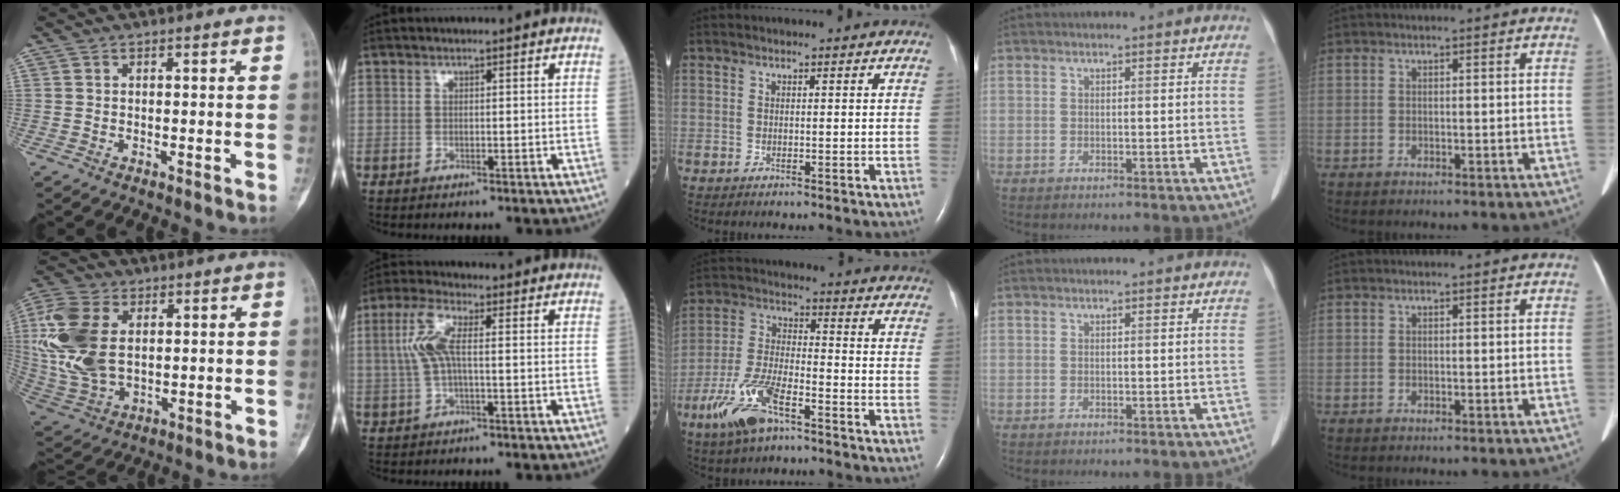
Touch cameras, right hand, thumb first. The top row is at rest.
{"thumb": {"total": 16.5, "force": [2.9, 10.3, 12.5], "torque": [-0.278, -0.005, 0.062]}, "index": {"total": 5.8, "force": [0.6, 1.4, 5.6], "torque": [-0.135, 0.015, 0.012]}, "middle": {"total": 11.2, "force": [-6.7, 3.5, 8.2], "torque": [-0.187, -0.006, -0.127]}}